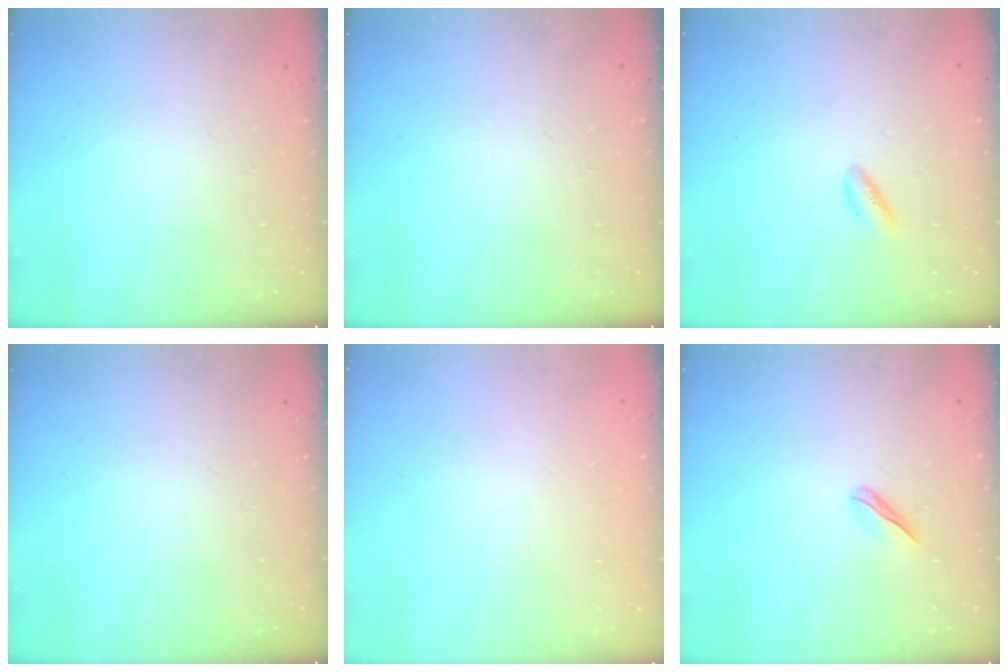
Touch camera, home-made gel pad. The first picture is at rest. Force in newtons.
{"total": 0.0}
{"total": 3.0, "press": 2.8, "slide": 0.9}
{"total": 0.0}
{"total": 2.2, "press": 2.2, "slide": 0.1}
{"total": 3.5, "press": 3.2, "slide": 1.2}